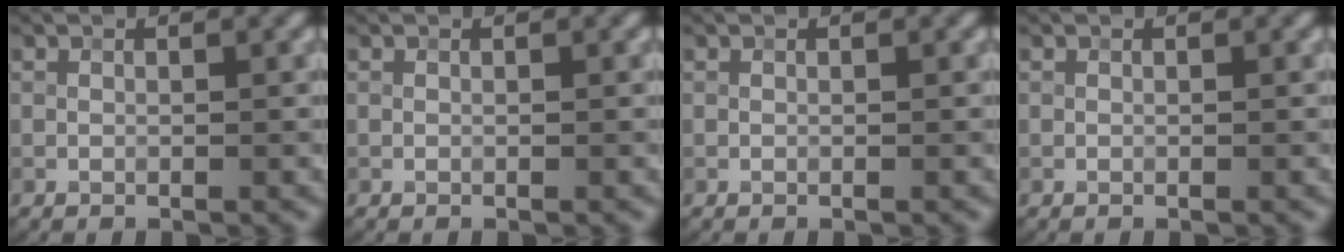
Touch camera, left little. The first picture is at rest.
{"total": 0.0}
{"total": 0.0}
{"total": 0.0}